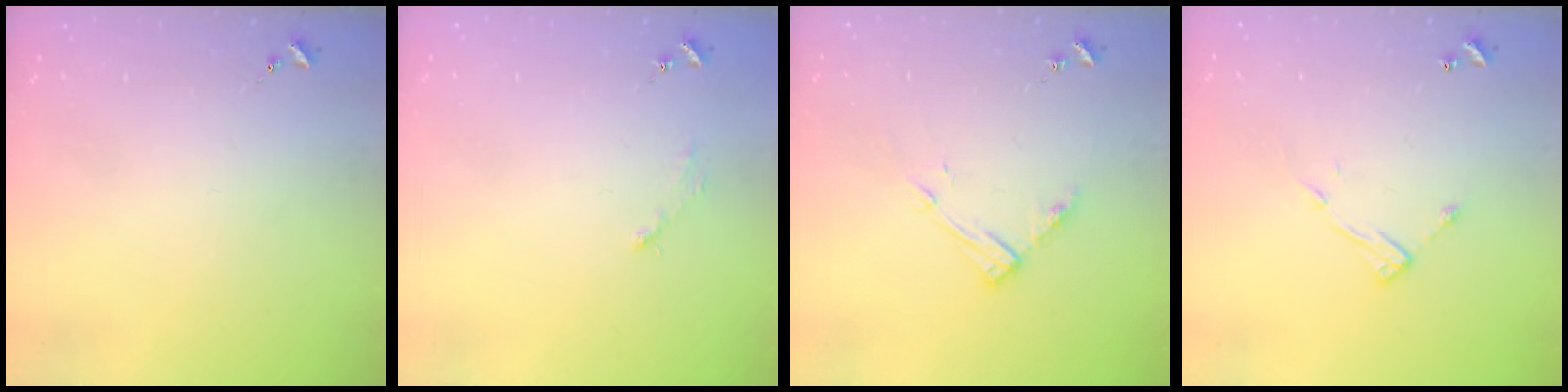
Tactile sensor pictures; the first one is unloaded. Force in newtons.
{"total": 2.9, "press": 2.9, "slide": 0.4}
{"total": 11.0, "press": 11.0, "slide": 0.8}
{"total": 8.6, "press": 8.6, "slide": 0.4}